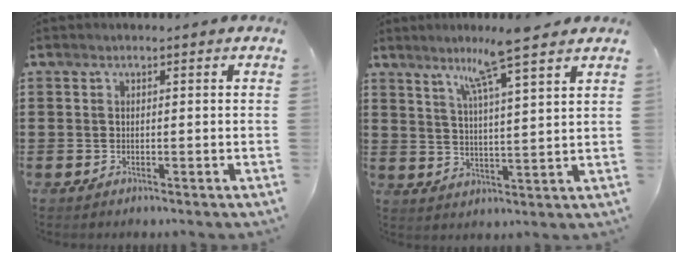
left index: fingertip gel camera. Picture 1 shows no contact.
{"total": 8.3, "force": [6.2, -0.3, 5.5], "torque": [-0.108, -0.019, 0.102]}